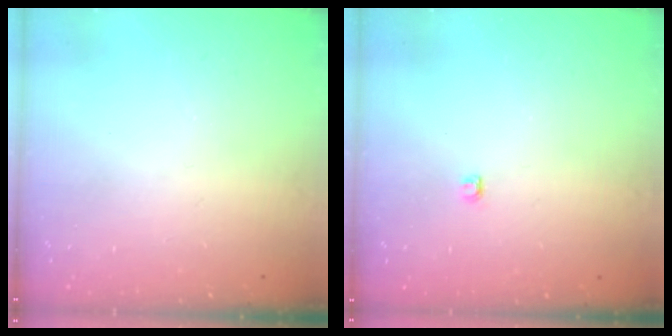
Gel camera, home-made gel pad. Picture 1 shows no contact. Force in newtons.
{"total": 2.8, "press": 2.7, "slide": 0.3}